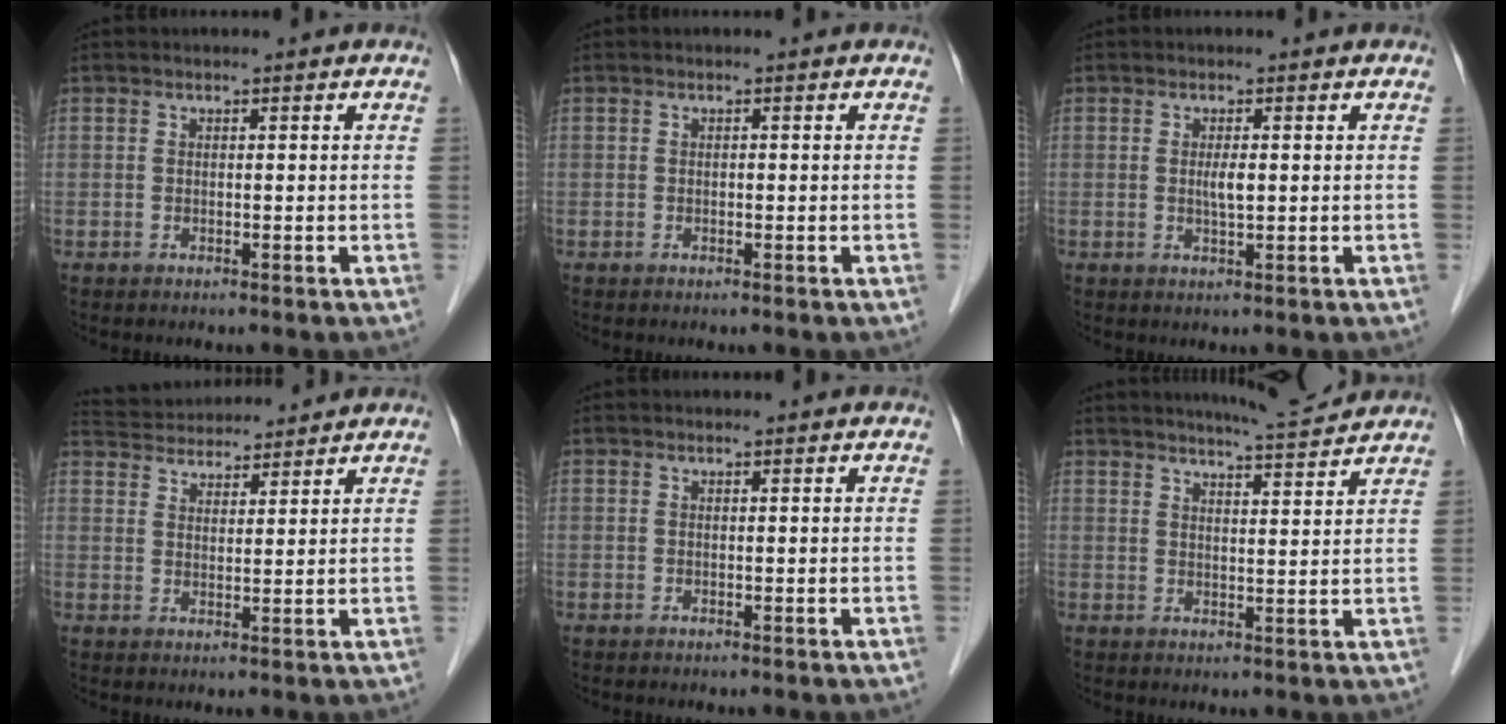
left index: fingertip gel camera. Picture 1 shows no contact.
{"total": 0.0}
{"total": 1.9, "force": [0.2, 0.3, 1.8], "torque": [-0.037, -0.001, 0.004]}
{"total": 10.7, "force": [10.2, 2.0, 2.3], "torque": [-0.043, 0.034, 0.161]}
{"total": 0.7, "force": [0.7, 0.1, 0.1], "torque": [-0.008, 0.007, 0.012]}
{"total": 7.0, "force": [6.8, -0.2, 1.6], "torque": [-0.038, 0.000, 0.093]}